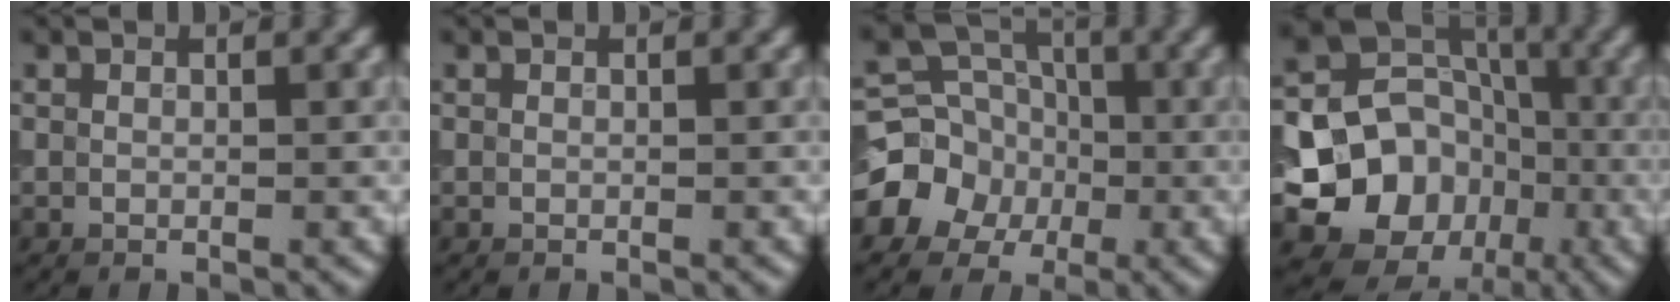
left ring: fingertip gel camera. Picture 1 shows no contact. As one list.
[{"total": 0.0}, {"total": 6.2, "force": [-2.0, 5.6, 1.9], "torque": [-0.017, 0.006, -0.055]}, {"total": 10.8, "force": [-2.7, 9.4, 4.6], "torque": [-0.082, -0.004, -0.060]}]